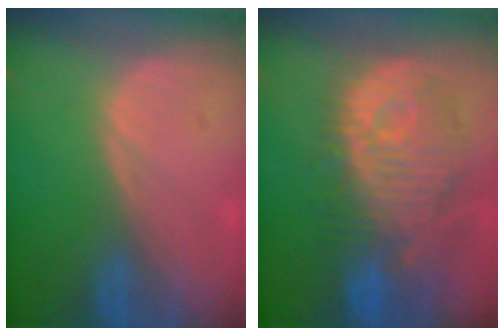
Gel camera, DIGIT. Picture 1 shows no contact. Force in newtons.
{"total": 12.5, "press": 11.1, "slide": 5.7}